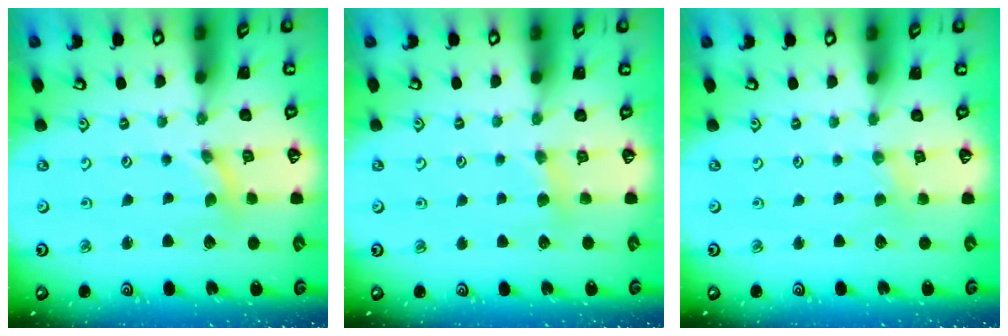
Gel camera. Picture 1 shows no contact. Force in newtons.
{"total": 5.5, "press": 5.5, "slide": 0.6}
{"total": 1.8, "press": 1.7, "slide": 0.2}